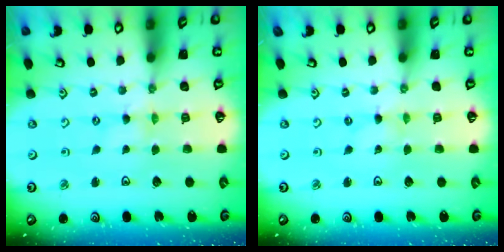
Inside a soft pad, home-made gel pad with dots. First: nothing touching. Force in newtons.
{"total": 0.0}